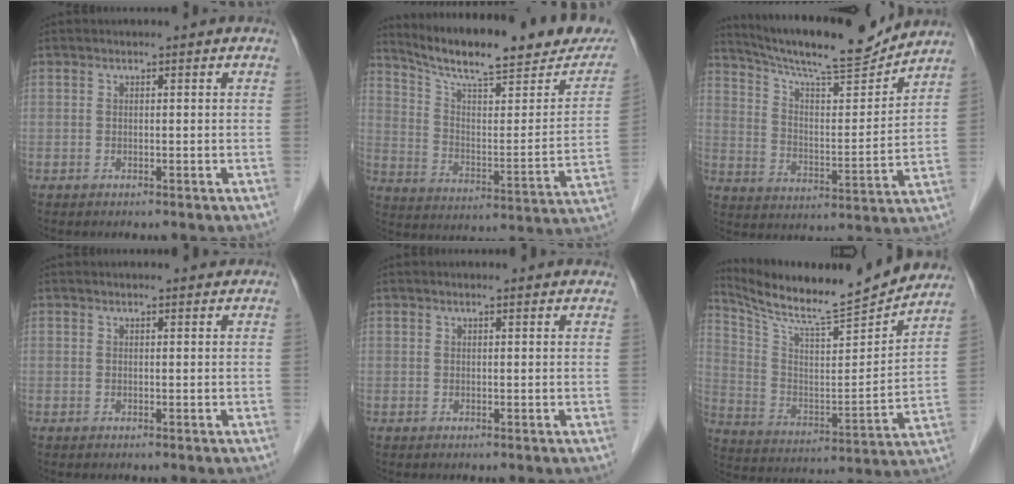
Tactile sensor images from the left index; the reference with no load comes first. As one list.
[{"total": 23.5, "force": [20.1, 3.7, 11.7], "torque": [-0.178, -0.030, 0.282]}, {"total": 16.7, "force": [15.6, 0.8, 6.0], "torque": [-0.111, -0.007, 0.246]}, {"total": 2.8, "force": [2.6, 0.5, 0.8], "torque": [-0.012, 0.012, 0.030]}, {"total": 4.5, "force": [4.2, 0.7, 1.5], "torque": [-0.018, 0.017, 0.040]}, {"total": 22.8, "force": [20.6, 1.1, 9.7], "torque": [-0.173, -0.036, 0.314]}]